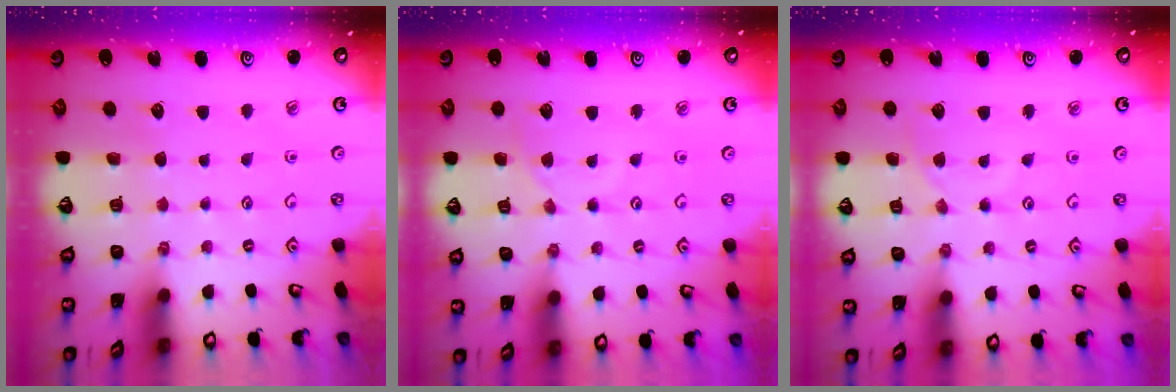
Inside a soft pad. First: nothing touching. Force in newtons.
{"total": 0.6, "press": 0.5, "slide": 0.2}
{"total": 0.6, "press": 0.5, "slide": 0.2}